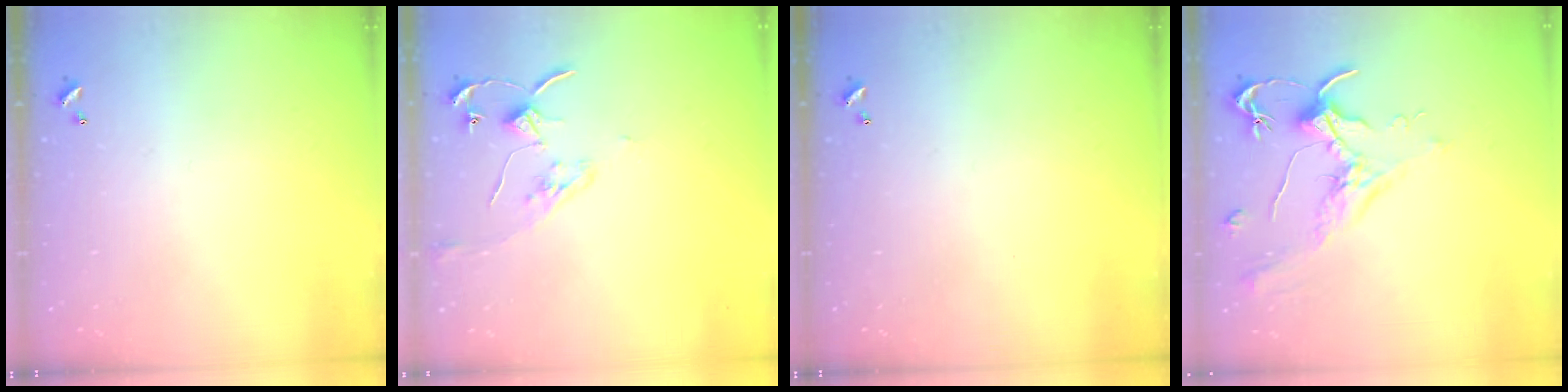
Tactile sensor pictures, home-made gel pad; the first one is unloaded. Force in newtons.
{"total": 7.8, "press": 7.8, "slide": 0.3}
{"total": 0.0}
{"total": 1.8, "press": 1.7, "slide": 0.8}